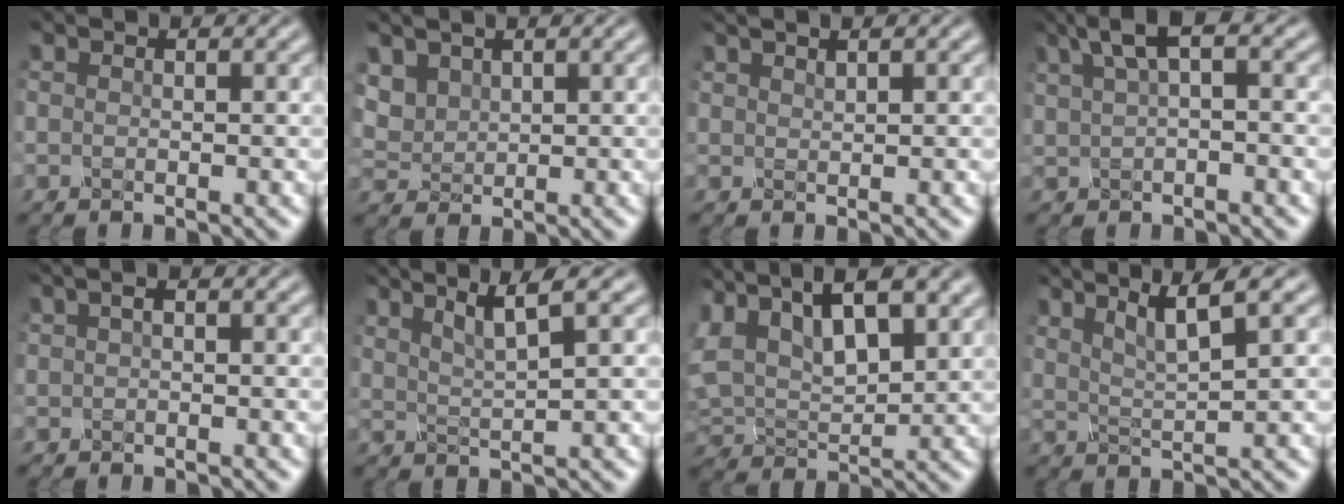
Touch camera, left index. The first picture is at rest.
{"total": 2.7, "force": [1.2, 2.0, 1.3], "torque": [-0.042, 0.001, 0.025]}
{"total": 0.8, "force": [0.7, 0.1, 0.3], "torque": [-0.005, 0.003, 0.016]}
{"total": 3.7, "force": [1.3, 1.5, 3.1], "torque": [-0.070, 0.014, 0.026]}
{"total": 1.1, "force": [0.1, 0.7, 0.9], "torque": [-0.017, 0.006, 0.004]}
{"total": 3.3, "force": [2.1, 0.5, 2.5], "torque": [-0.042, 0.007, 0.041]}
{"total": 11.6, "force": [5.4, 6.0, 8.4], "torque": [-0.188, 0.041, 0.093]}
{"total": 3.8, "force": [2.3, 0.5, 2.9], "torque": [-0.052, 0.007, 0.046]}